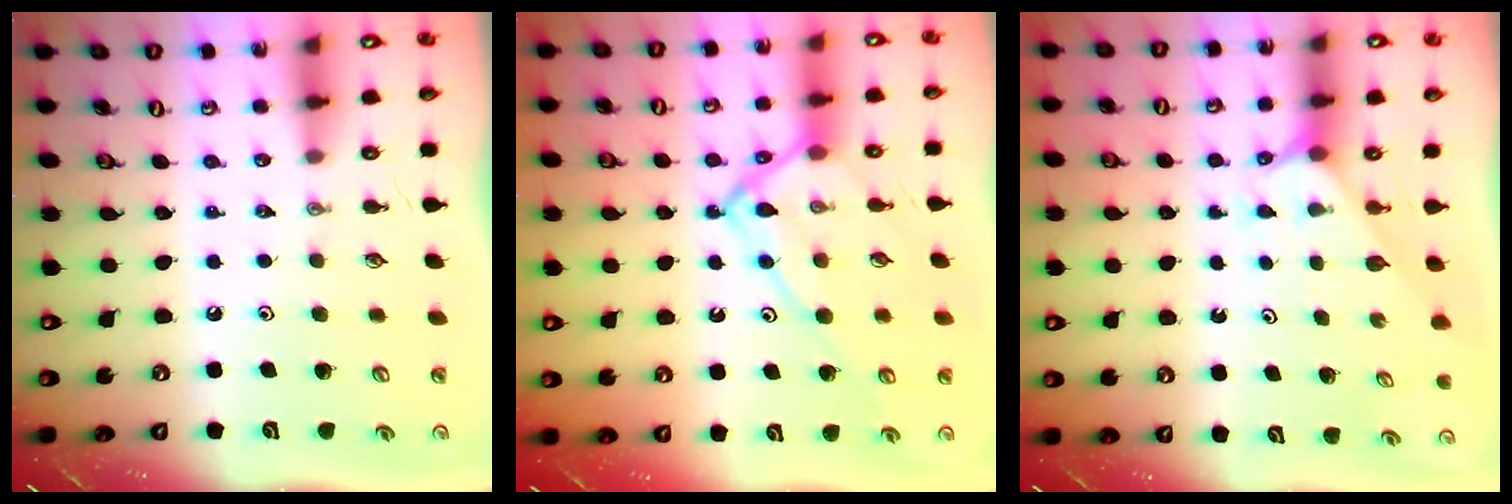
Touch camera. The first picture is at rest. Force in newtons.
{"total": 14.0, "press": 13.9, "slide": 1.7}
{"total": 2.9, "press": 2.9, "slide": 0.4}